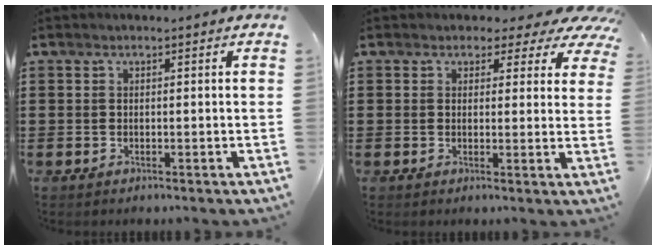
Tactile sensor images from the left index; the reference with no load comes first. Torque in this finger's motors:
{"motor_torque": [2.14, 0.00, 0.05, -0.12]}